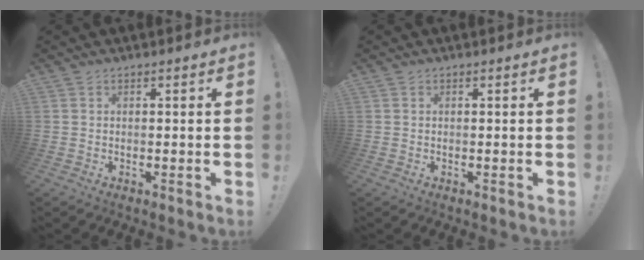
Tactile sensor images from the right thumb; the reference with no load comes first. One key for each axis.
{"total": 0.0}